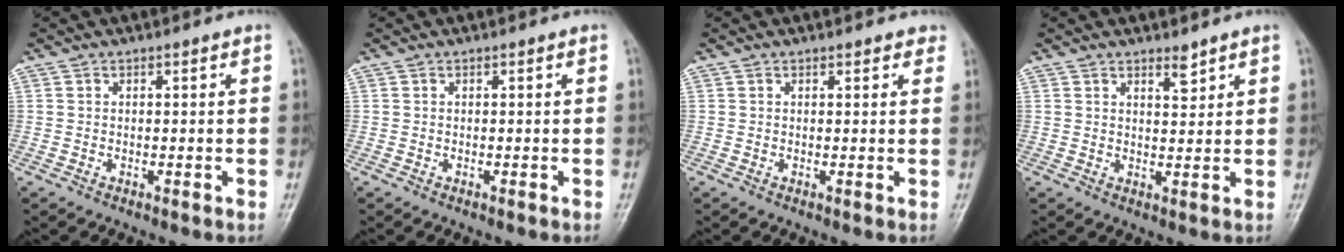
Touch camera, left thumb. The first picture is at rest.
{"total": 0.0}
{"total": 2.3, "force": [1.9, 1.0, 0.8], "torque": [0.009, -0.004, 0.014]}
{"total": 2.5, "force": [2.0, 0.8, 1.3], "torque": [-0.014, -0.018, 0.036]}